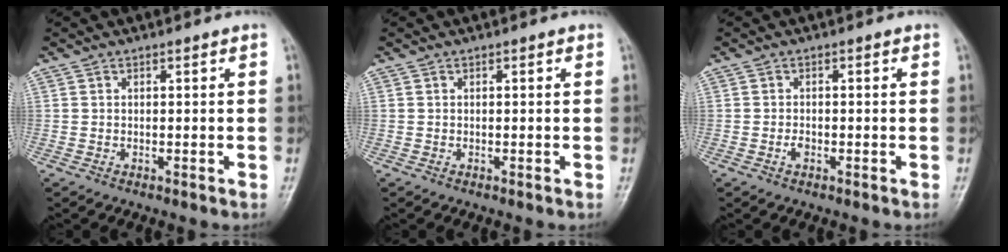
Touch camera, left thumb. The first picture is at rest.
{"total": 0.0}
{"total": 1.3, "force": [-0.6, 0.8, 0.9], "torque": [-0.013, 0.001, -0.013]}